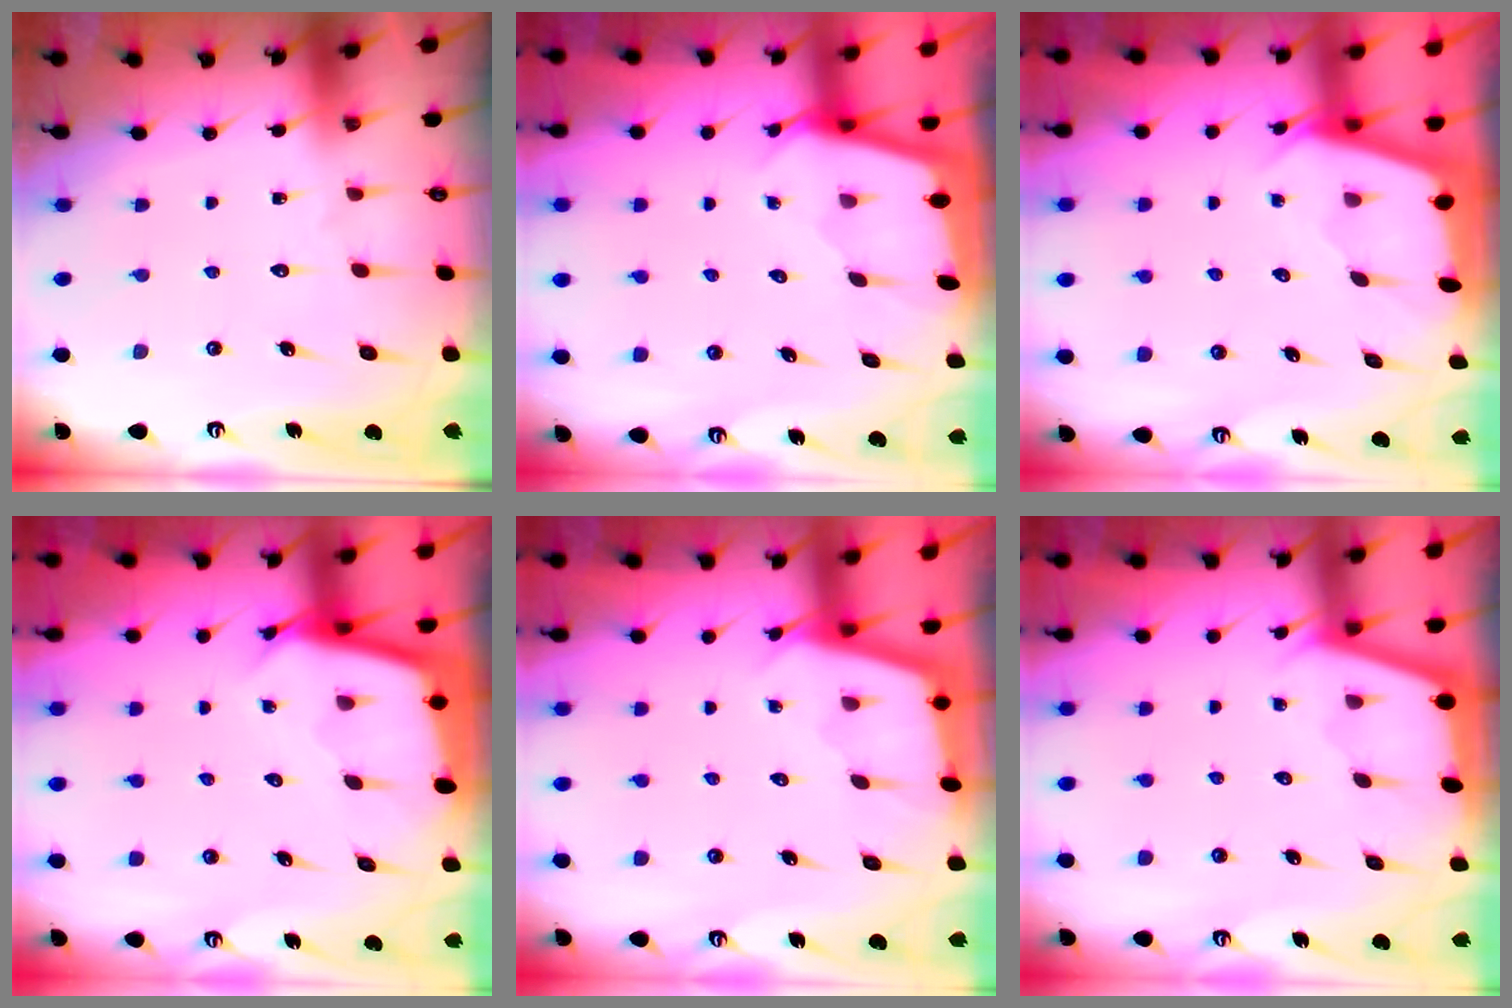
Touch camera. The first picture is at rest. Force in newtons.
{"total": 1.7, "press": 1.7, "slide": 0.2}
{"total": 2.0, "press": 2.0, "slide": 0.3}
{"total": 2.7, "press": 2.7, "slide": 0.0}
{"total": 2.2, "press": 2.2, "slide": 0.1}
{"total": 2.0, "press": 2.0, "slide": 0.3}